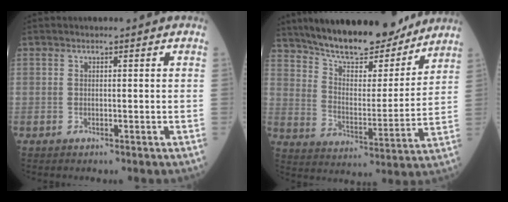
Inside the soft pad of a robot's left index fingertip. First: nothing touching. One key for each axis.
{"total": 18.2, "fx": 15.9, "fy": 4.5, "fz": 7.6, "tx": -0.121, "ty": -0.008, "tz": 0.248}